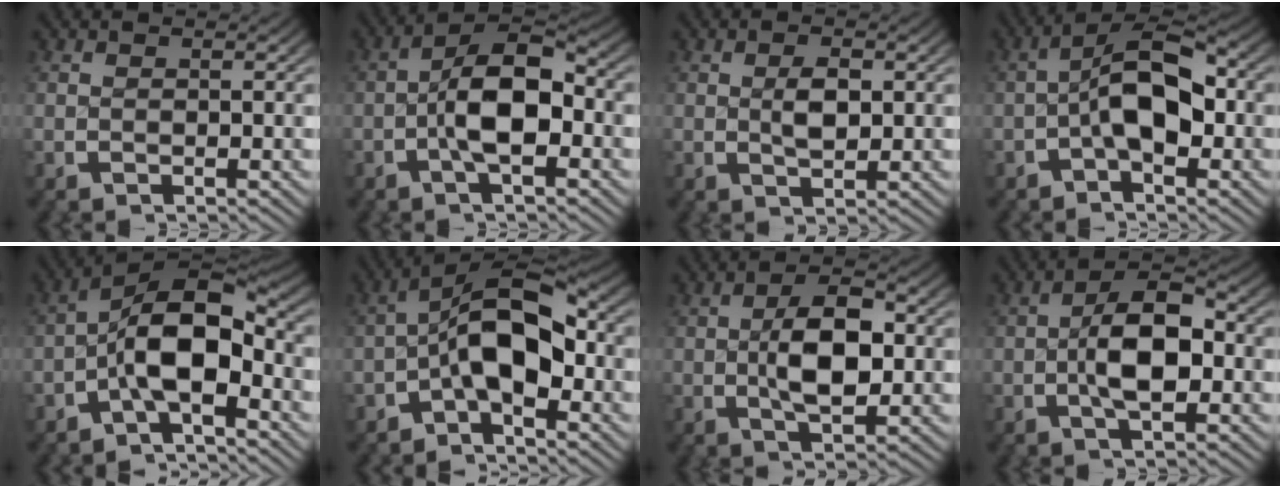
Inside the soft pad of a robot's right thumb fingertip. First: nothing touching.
{"total": 8.7, "force": [-0.5, 4.8, 7.3], "torque": [-0.129, -0.018, -0.007]}
{"total": 2.5, "force": [0.3, 1.3, 2.1], "torque": [-0.037, -0.003, 0.009]}
{"total": 7.5, "force": [-0.3, 4.3, 6.1], "torque": [-0.098, -0.011, -0.007]}
{"total": 10.7, "force": [-1.4, 5.7, 8.9], "torque": [-0.154, -0.022, -0.020]}
{"total": 9.4, "force": [-0.8, 5.3, 7.7], "torque": [-0.128, -0.013, -0.014]}
{"total": 6.6, "force": [-0.3, 3.6, 5.5], "torque": [-0.103, -0.011, 0.000]}
{"total": 7.8, "force": [-0.4, 4.2, 6.5], "torque": [-0.117, -0.017, -0.004]}